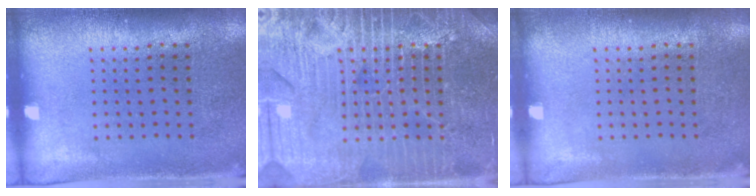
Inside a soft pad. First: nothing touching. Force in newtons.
{"total": 7.1, "press": 7.1, "slide": 1.0}
{"total": 0.0}